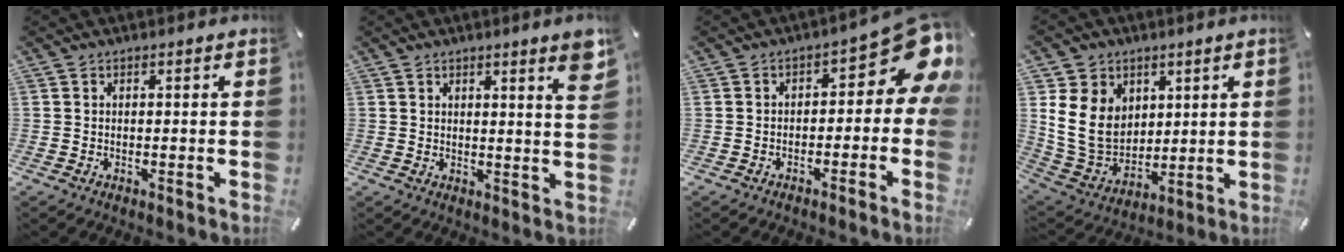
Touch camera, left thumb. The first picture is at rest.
{"total": 4.6, "force": [2.9, 0.4, 3.5], "torque": [-0.050, -0.019, 0.044]}
{"total": 11.2, "force": [3.1, 5.7, 9.1], "torque": [-0.103, -0.034, 0.052]}
{"total": 13.9, "force": [3.1, 12.0, 6.4], "torque": [-0.150, -0.016, 0.061]}